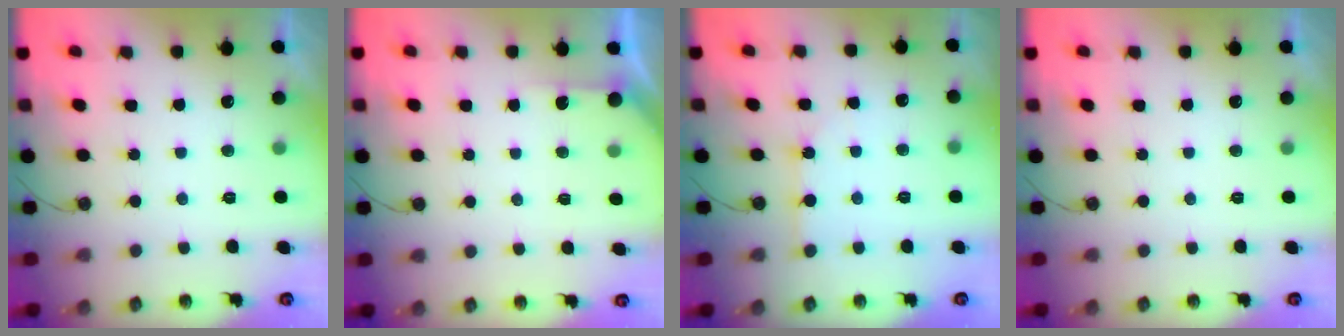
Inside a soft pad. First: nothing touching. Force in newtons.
{"total": 2.7, "press": 2.7, "slide": 0.3}
{"total": 2.6, "press": 2.6, "slide": 0.4}
{"total": 0.0}